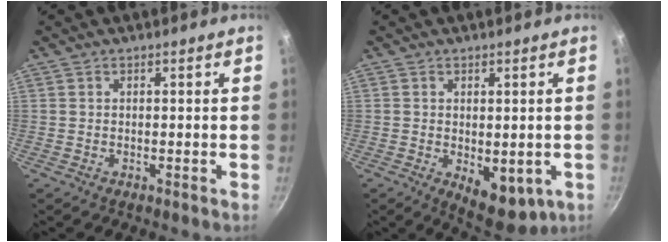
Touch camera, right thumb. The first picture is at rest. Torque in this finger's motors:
{"motor_torque": [-0.21, 0.32, 0.43, 0.00, 0.02]}